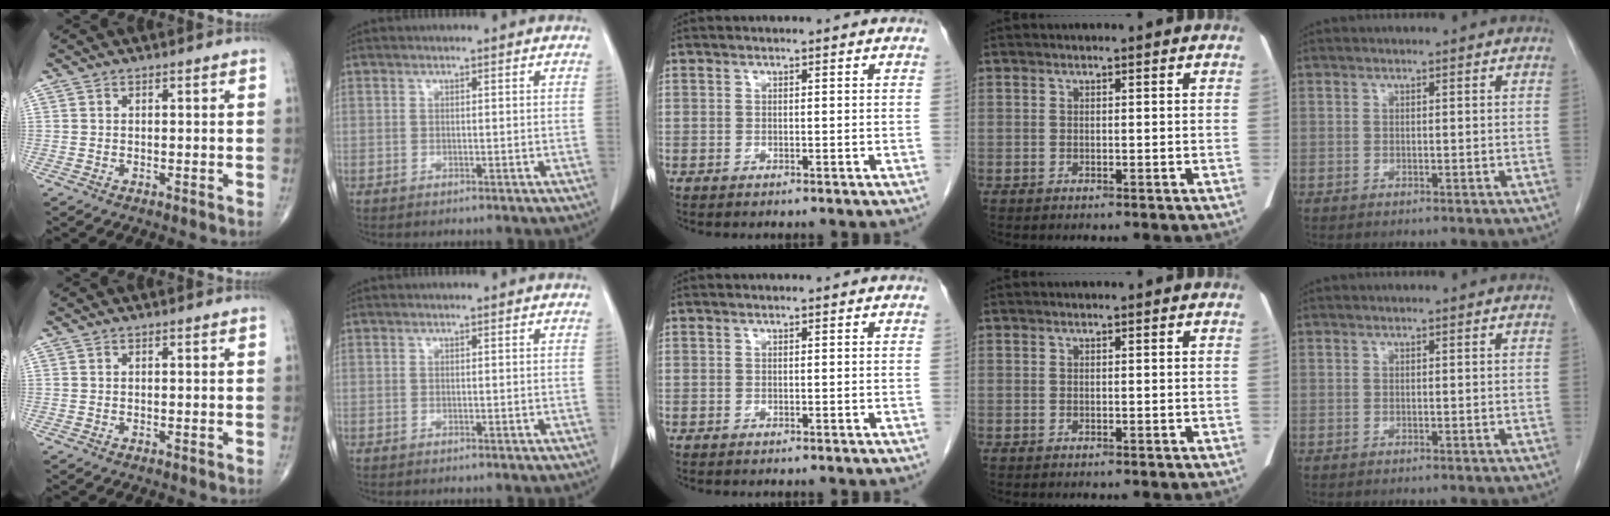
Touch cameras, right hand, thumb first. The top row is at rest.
{}